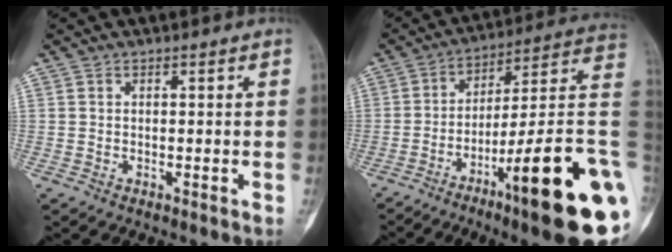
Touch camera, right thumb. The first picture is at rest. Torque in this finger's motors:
{"motor_torque": [3.60, 1.41, 1.65, -1.12, 0.60]}